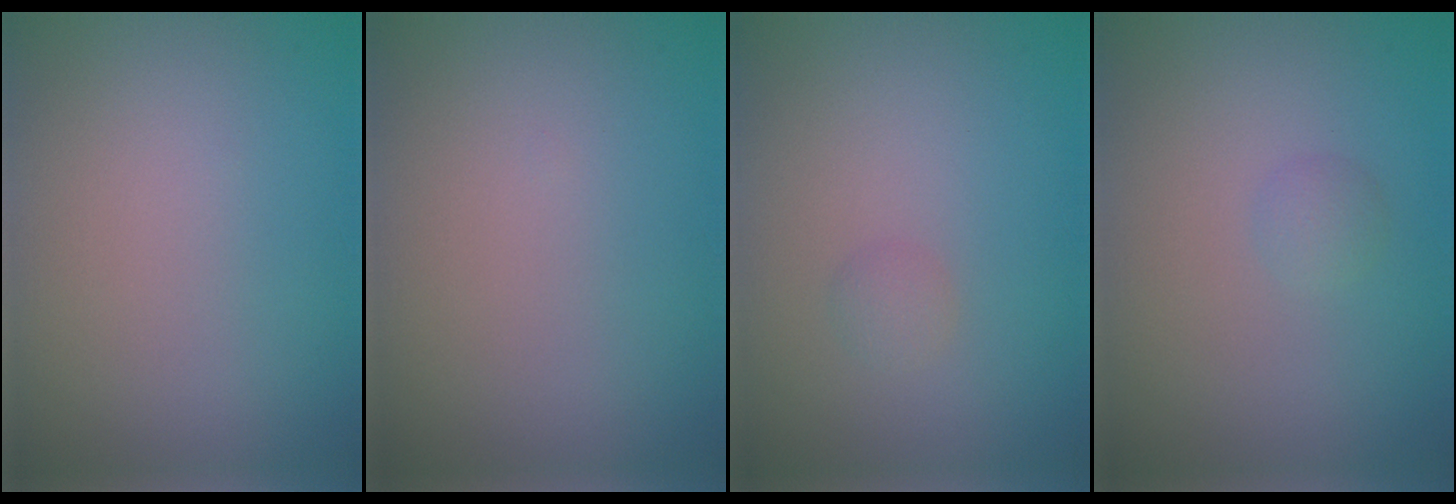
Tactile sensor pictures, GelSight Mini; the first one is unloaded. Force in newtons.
{"total": 0.0}
{"total": 0.8, "press": 0.8, "slide": 0.1}
{"total": 1.0, "press": 1.0, "slide": 0.0}